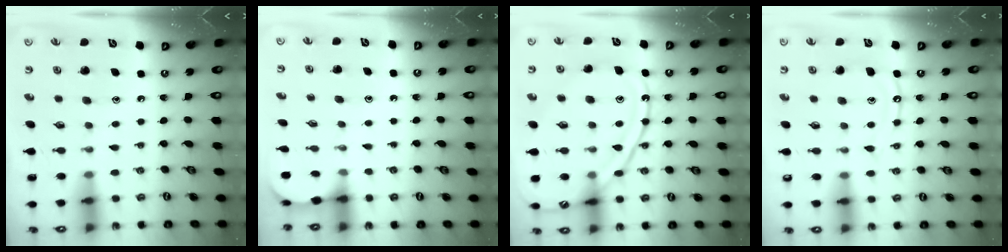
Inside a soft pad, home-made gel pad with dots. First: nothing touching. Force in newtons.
{"total": 1.4, "press": 1.4, "slide": 0.1}
{"total": 13.7, "press": 13.7, "slide": 1.1}
{"total": 9.1, "press": 9.1, "slide": 0.9}